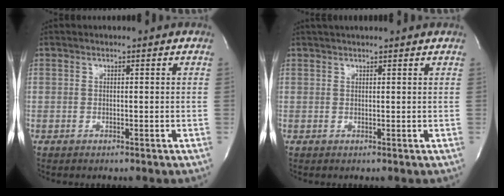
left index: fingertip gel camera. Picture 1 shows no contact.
{"total": 4.7, "force": [4.2, 0.1, 2.0], "torque": [-0.028, 0.027, 0.057]}